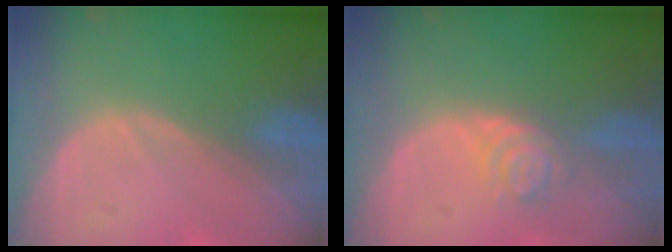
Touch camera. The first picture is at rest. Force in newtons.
{"total": 4.2, "press": 3.6, "slide": 2.1}